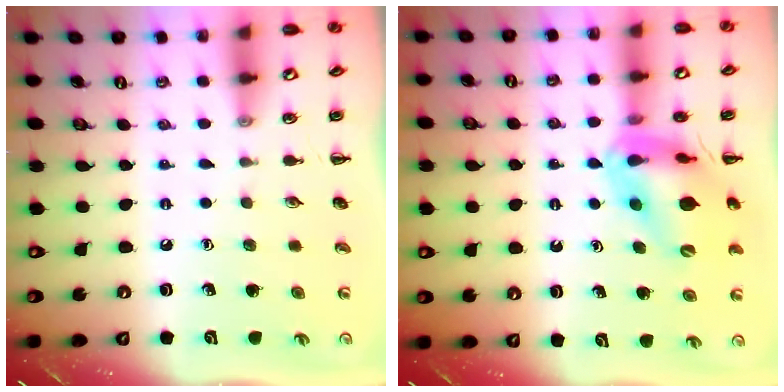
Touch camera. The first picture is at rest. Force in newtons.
{"total": 15.4, "press": 15.1, "slide": 3.0}